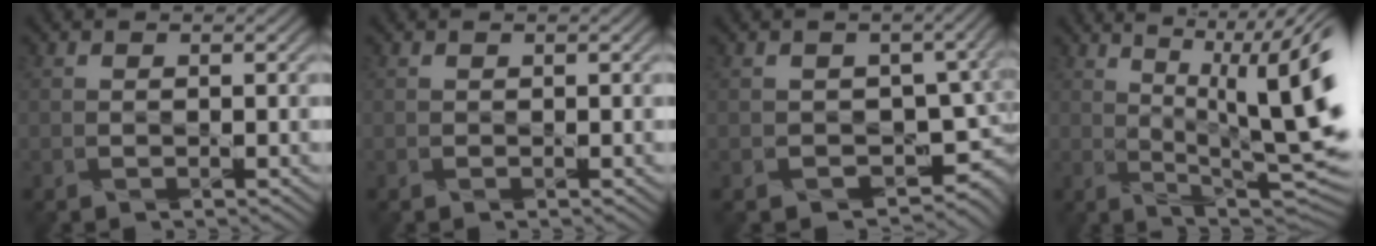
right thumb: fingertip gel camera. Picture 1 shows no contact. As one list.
[{"total": 0.0}, {"total": 4.6, "force": [-0.3, 3.9, 2.5], "torque": [-0.036, -0.027, 0.005]}, {"total": 15.7, "force": [3.3, 5.5, 14.3], "torque": [-0.187, 0.013, 0.055]}]